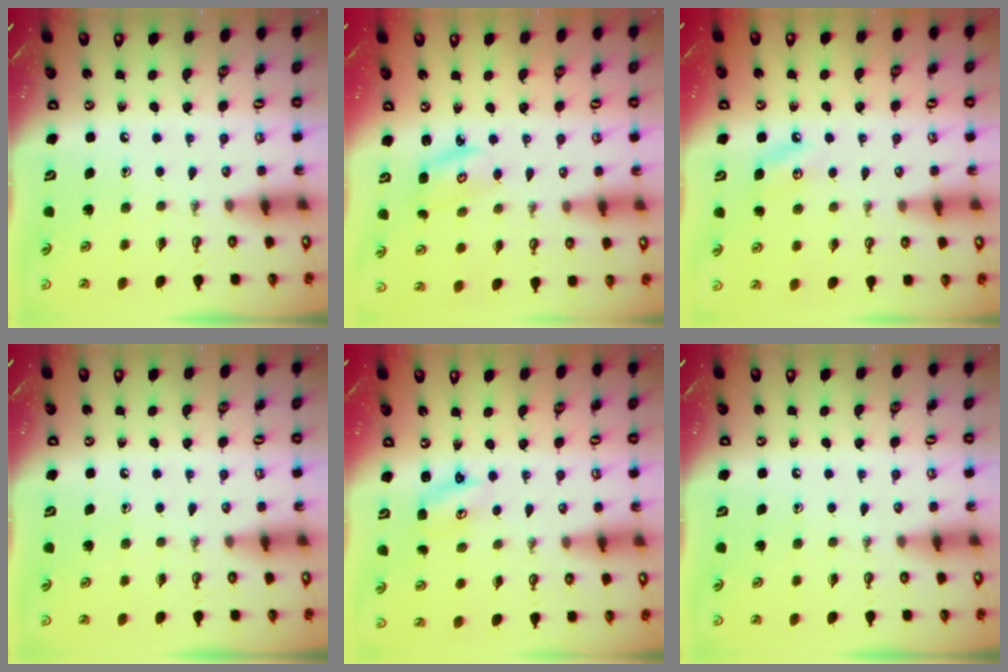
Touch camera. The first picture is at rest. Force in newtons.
{"total": 2.9, "press": 2.9, "slide": 0.4}
{"total": 5.1, "press": 5.1, "slide": 0.6}
{"total": 0.0}
{"total": 2.7, "press": 2.7, "slide": 0.3}
{"total": 0.0}